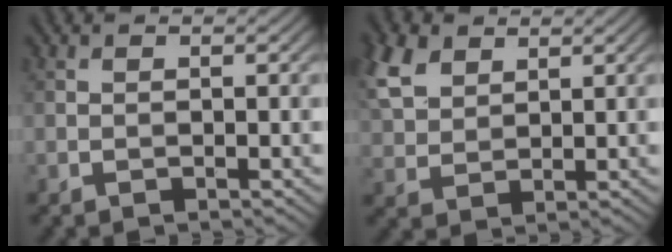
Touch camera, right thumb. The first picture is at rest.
{"total": 7.1, "force": [3.8, 4.4, 4.2], "torque": [-0.133, 0.017, 0.081]}